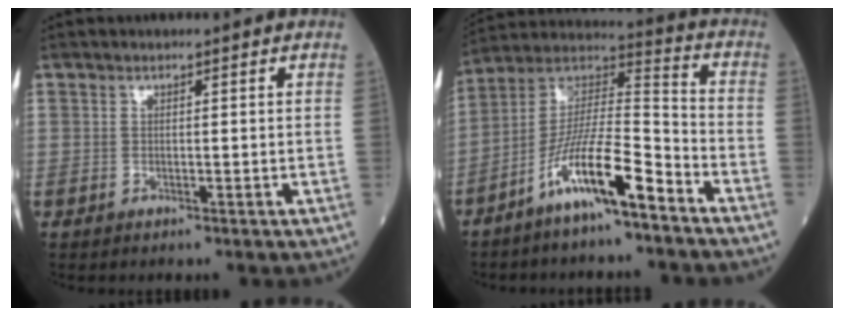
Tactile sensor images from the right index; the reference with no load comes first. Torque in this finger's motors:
{"motor_torque": [1.26, -0.88, 0.87, 0.21]}